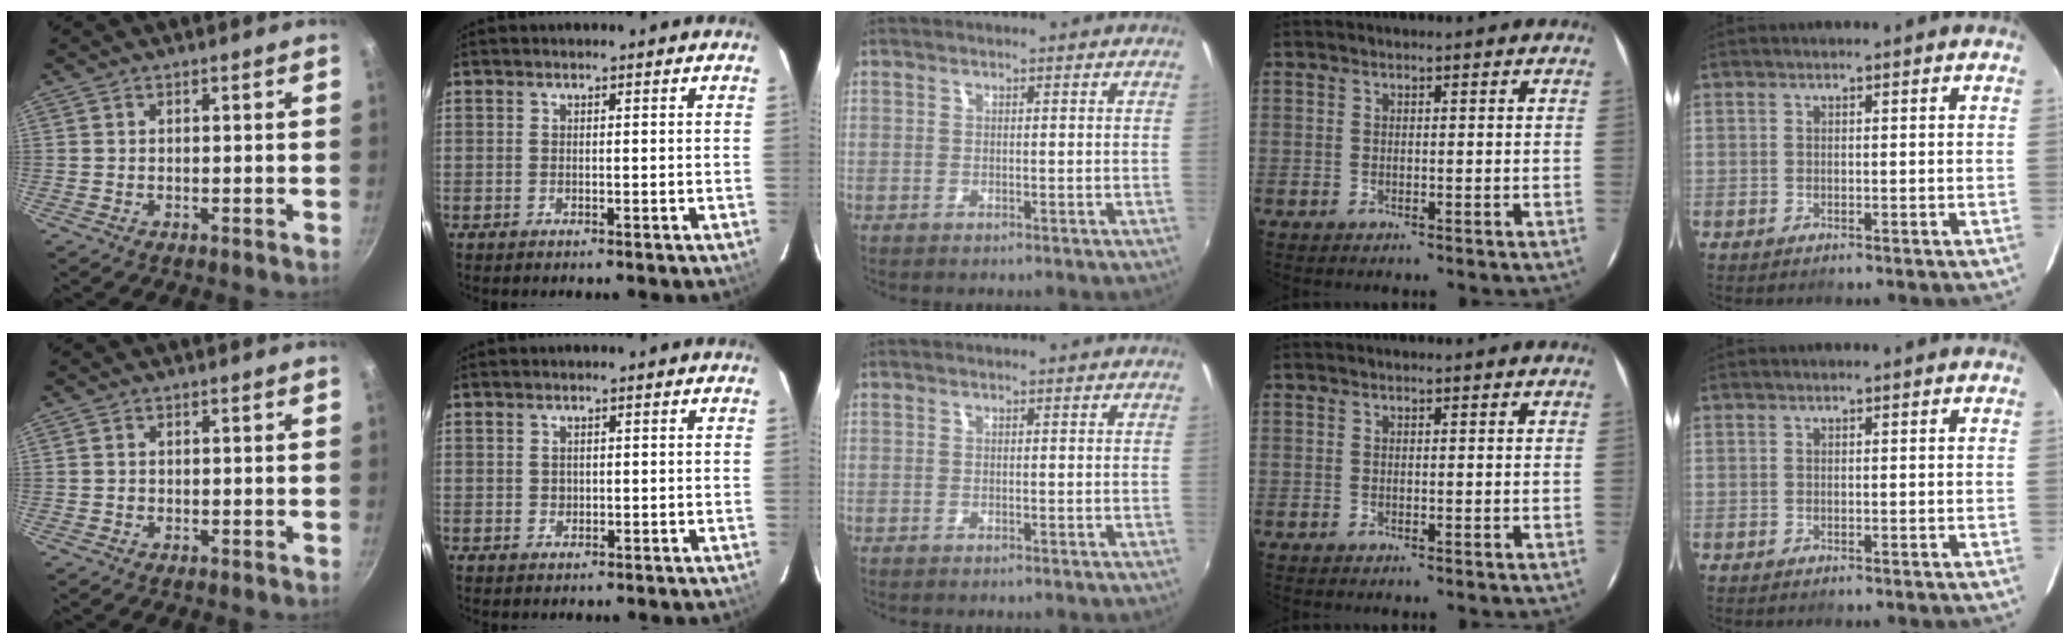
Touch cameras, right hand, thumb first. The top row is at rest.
{"thumb": {"total": 0.5, "force": [0.0, 0.5, 0.2], "torque": [-0.001, 0.002, -0.001]}, "index": {"total": 1.0, "force": [0.2, 1.0, 0.2], "torque": [-0.001, 0.002, 0.004]}}